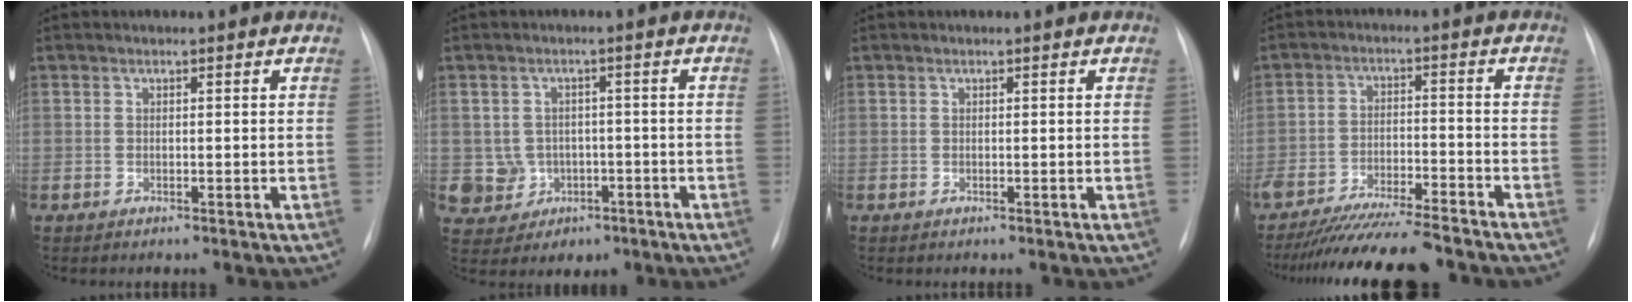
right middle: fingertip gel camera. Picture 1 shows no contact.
{"total": 6.1, "force": [-1.3, 5.9, 1.0], "torque": [-0.018, 0.012, -0.007]}
{"total": 0.0}
{"total": 14.9, "force": [-13.3, 1.2, 6.5], "torque": [-0.102, -0.015, -0.208]}